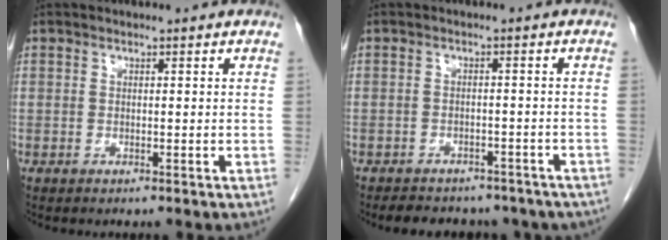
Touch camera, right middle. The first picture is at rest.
{"total": 13.0, "force": [-10.7, 5.9, 4.3], "torque": [-0.069, 0.005, -0.114]}